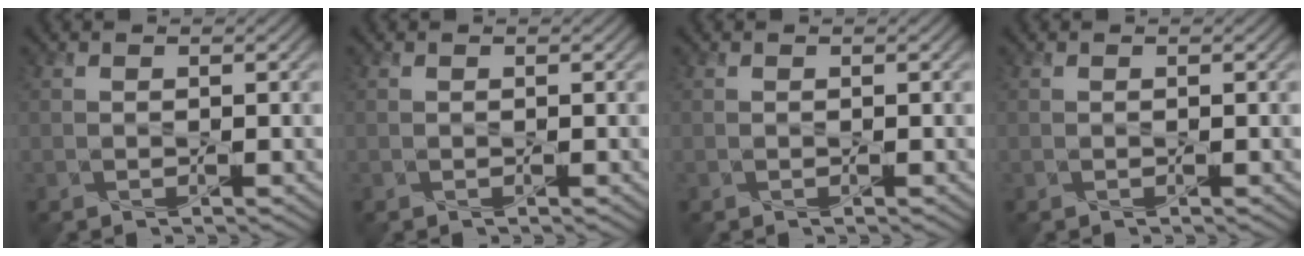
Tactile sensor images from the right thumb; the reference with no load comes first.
{"total": 0.0}
{"total": 0.0}
{"total": 0.0}